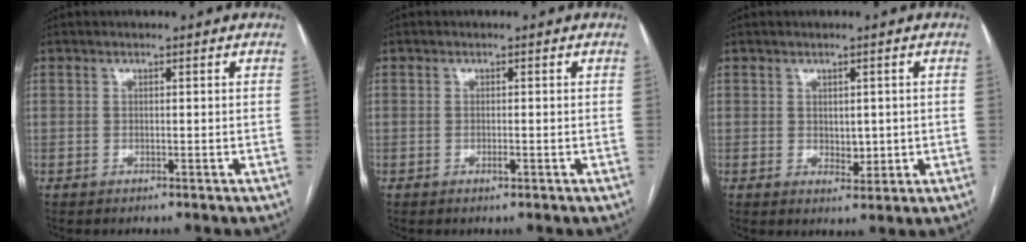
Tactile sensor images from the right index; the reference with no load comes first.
{"total": 0.8, "force": [-0.3, 0.2, 0.7], "torque": [-0.016, -0.002, -0.003]}
{"total": 3.0, "force": [0.1, 1.9, 2.3], "torque": [-0.031, -0.003, 0.010]}